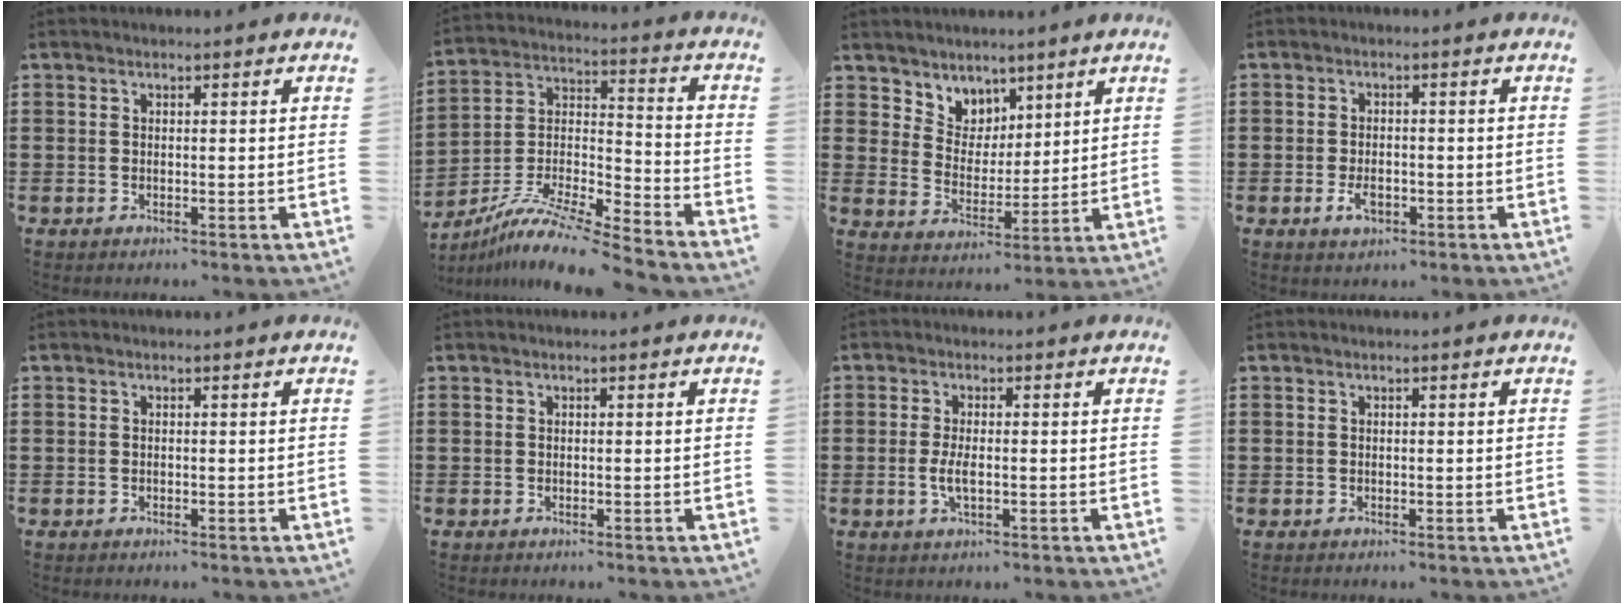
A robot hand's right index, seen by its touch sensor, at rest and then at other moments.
{"total": 10.8, "force": [-9.6, 0.4, 4.9], "torque": [-0.099, 0.005, -0.196]}
{"total": 5.3, "force": [4.0, 3.4, -0.9], "torque": [-0.019, -0.019, 0.074]}
{"total": 2.9, "force": [-1.1, 1.5, 2.2], "torque": [-0.046, -0.001, -0.021]}
{"total": 0.0}
{"total": 0.0}
{"total": 3.1, "force": [-0.5, 0.9, 2.9], "torque": [-0.065, -0.005, -0.015]}
{"total": 0.0}